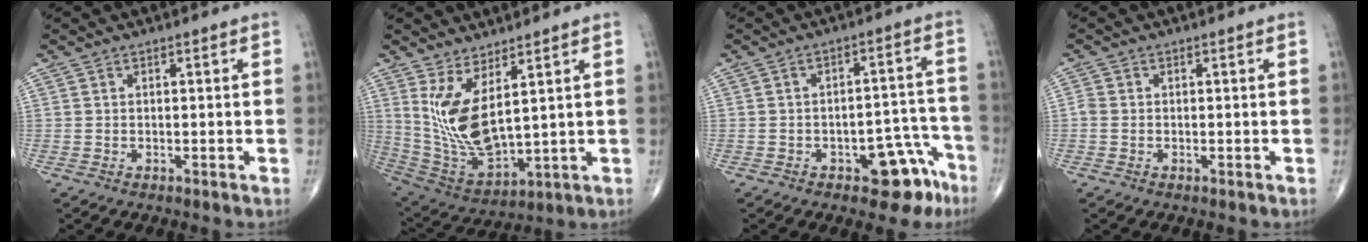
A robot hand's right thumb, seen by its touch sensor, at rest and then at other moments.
{"total": 12.6, "force": [4.3, 4.9, 10.8], "torque": [-0.213, -0.047, 0.107]}
{"total": 9.4, "force": [-5.5, 4.7, 6.1], "torque": [-0.039, 0.047, -0.067]}
{"total": 1.2, "force": [-0.2, 1.0, 0.7], "torque": [-0.013, 0.000, -0.007]}